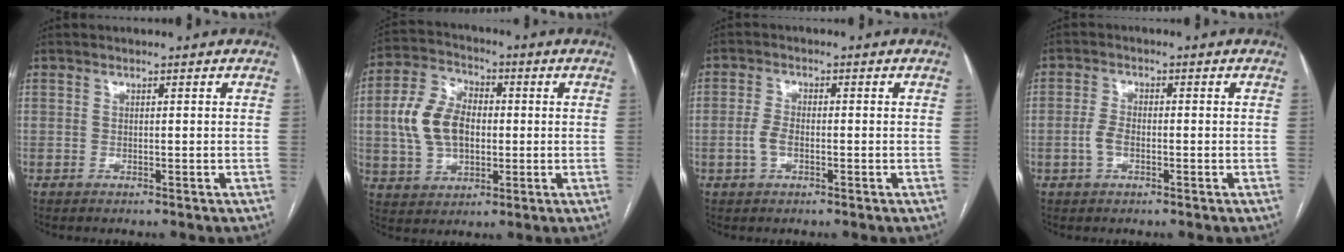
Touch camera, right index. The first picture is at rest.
{"total": 11.2, "force": [0.0, 7.5, 8.3], "torque": [-0.189, 0.026, 0.004]}
{"total": 3.3, "force": [-1.0, 1.7, 2.7], "torque": [-0.063, 0.005, -0.019]}
{"total": 3.3, "force": [-1.0, 1.7, 2.7], "torque": [-0.061, 0.006, -0.019]}